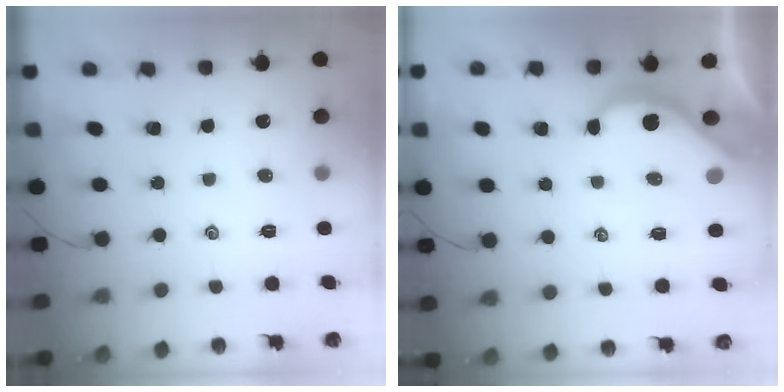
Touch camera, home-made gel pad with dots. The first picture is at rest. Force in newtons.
{"total": 4.6, "press": 4.6, "slide": 0.5}